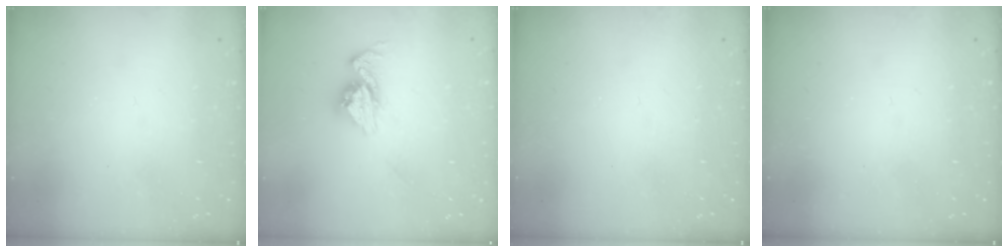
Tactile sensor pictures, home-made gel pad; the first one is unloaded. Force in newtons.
{"total": 12.4, "press": 12.3, "slide": 1.0}
{"total": 0.0}
{"total": 0.0}